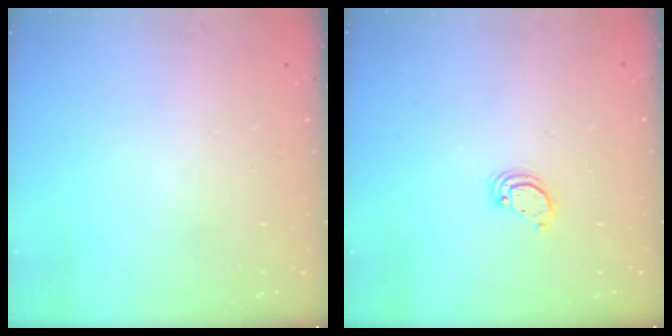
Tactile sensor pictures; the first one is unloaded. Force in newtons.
{"total": 3.3, "press": 3.3, "slide": 0.3}